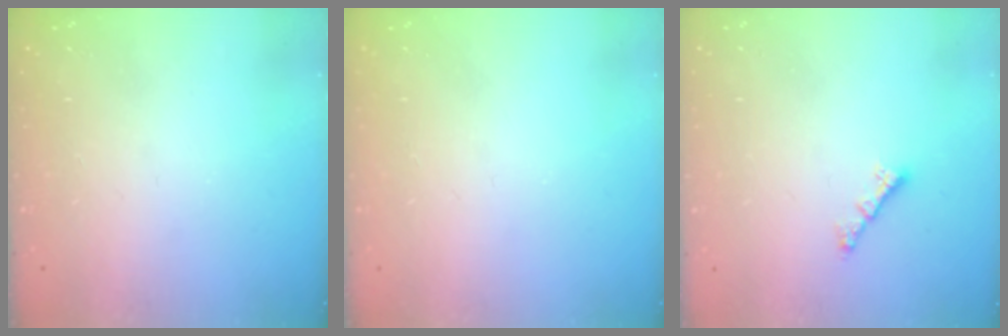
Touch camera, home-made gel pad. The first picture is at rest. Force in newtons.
{"total": 0.0}
{"total": 0.8, "press": 0.7, "slide": 0.4}